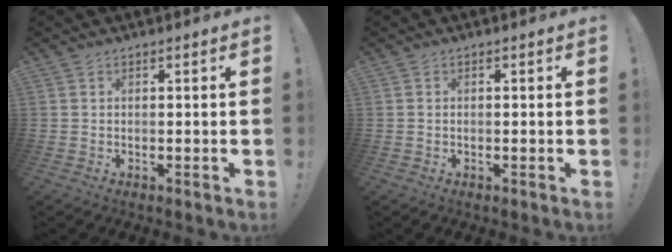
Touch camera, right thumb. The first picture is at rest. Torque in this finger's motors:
{"motor_torque": [-0.14, -0.19, -0.12, 0.07, -0.02]}